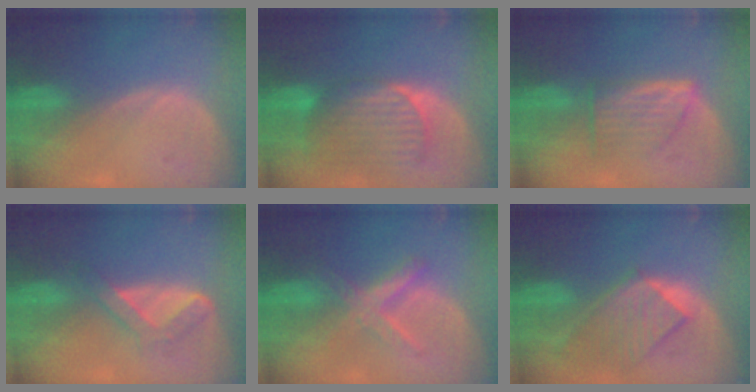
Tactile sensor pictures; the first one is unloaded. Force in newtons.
{"total": 9.4, "press": 8.3, "slide": 4.4}
{"total": 6.3, "press": 6.0, "slide": 1.7}
{"total": 4.8, "press": 4.3, "slide": 2.1}
{"total": 5.6, "press": 5.6, "slide": 0.0}
{"total": 9.3, "press": 8.1, "slide": 4.6}